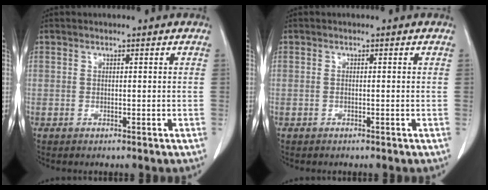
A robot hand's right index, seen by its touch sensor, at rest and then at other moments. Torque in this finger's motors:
{"motor_torque": [-0.01, 0.07, 0.03, 0.01]}